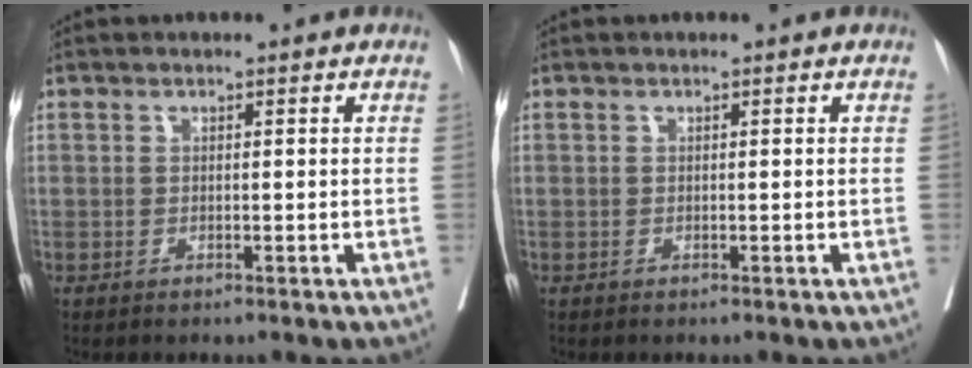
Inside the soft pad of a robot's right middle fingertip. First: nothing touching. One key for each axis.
{"total": 0.0}